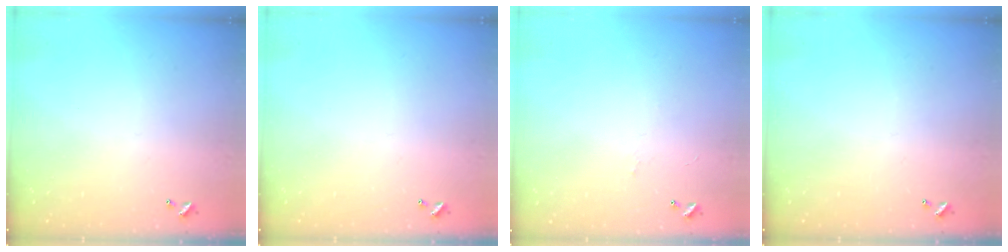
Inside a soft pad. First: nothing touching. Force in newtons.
{"total": 0.0}
{"total": 3.2, "press": 3.2, "slide": 0.5}
{"total": 0.0}